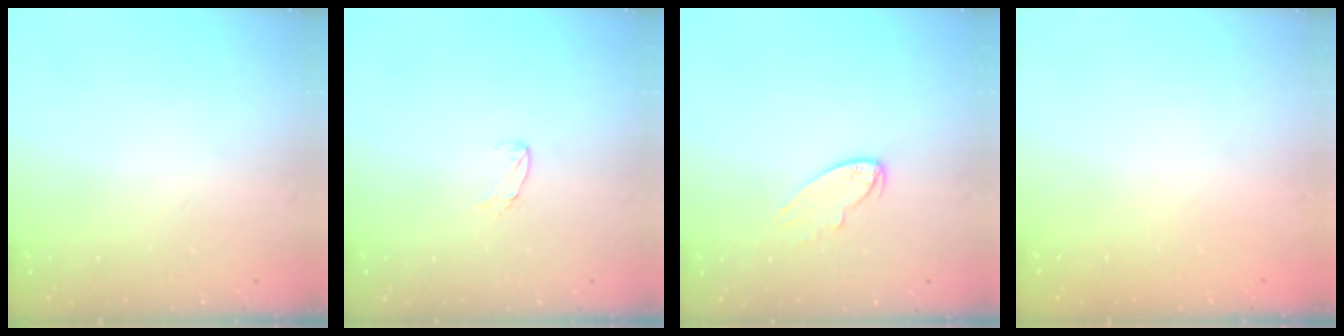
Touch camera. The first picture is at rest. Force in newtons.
{"total": 3.8, "press": 3.7, "slide": 0.3}
{"total": 6.9, "press": 6.9, "slide": 0.5}
{"total": 0.0}